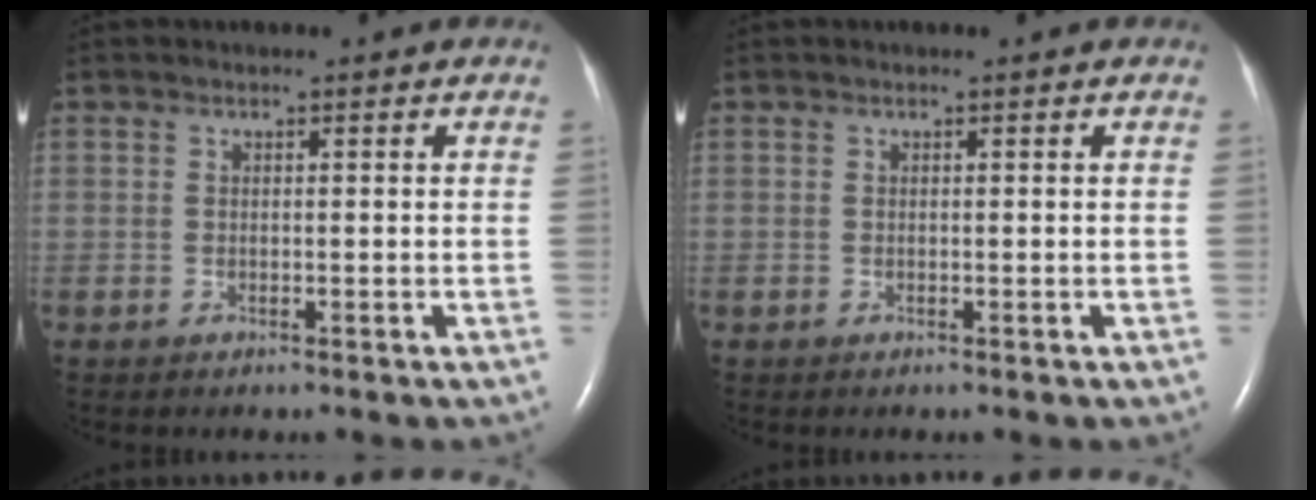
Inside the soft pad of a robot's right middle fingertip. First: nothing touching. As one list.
[{"total": 0.0}]